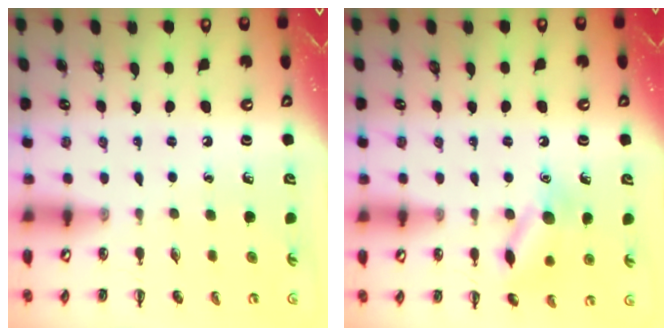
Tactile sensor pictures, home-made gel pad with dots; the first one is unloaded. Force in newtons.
{"total": 11.4, "press": 11.4, "slide": 0.5}